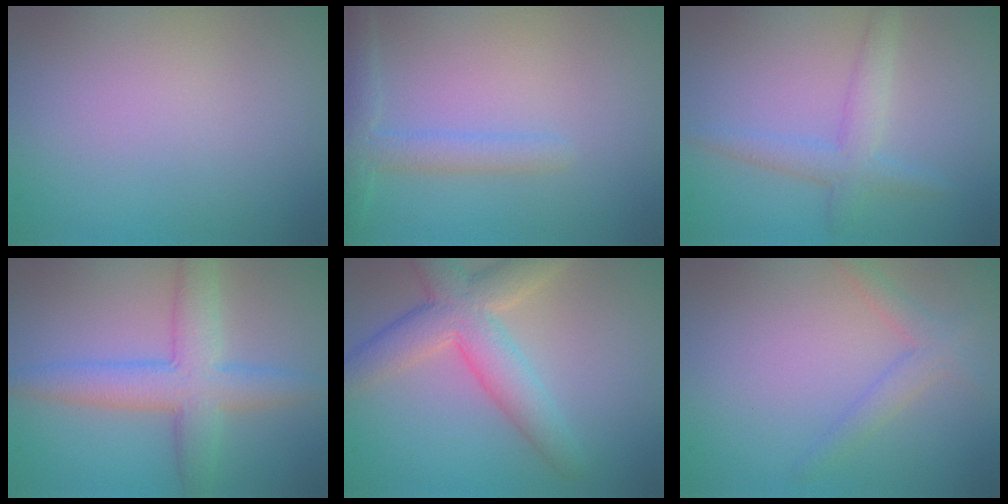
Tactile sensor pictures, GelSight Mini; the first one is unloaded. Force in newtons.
{"total": 2.6, "press": 2.6, "slide": 0.2}
{"total": 2.7, "press": 2.7, "slide": 0.2}
{"total": 5.5, "press": 5.5, "slide": 0.1}
{"total": 6.0, "press": 6.0, "slide": 0.4}
{"total": 2.1, "press": 2.1, "slide": 0.1}